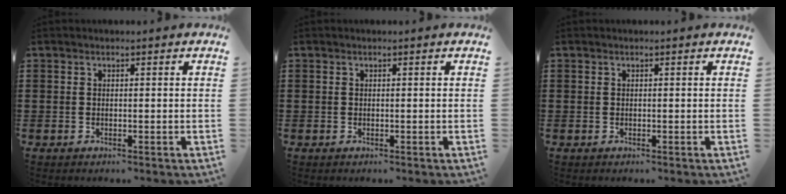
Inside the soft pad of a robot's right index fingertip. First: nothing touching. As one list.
[{"total": 0.0}, {"total": 0.0}]